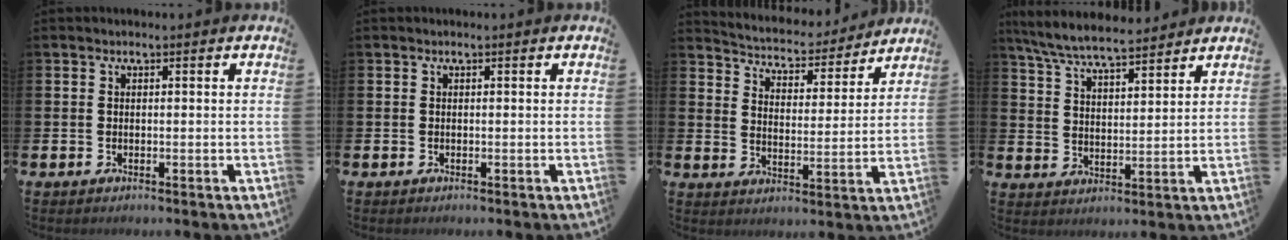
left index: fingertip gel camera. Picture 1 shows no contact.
{"total": 0.0}
{"total": 5.0, "force": [4.8, 1.4, 0.3], "torque": [-0.028, -0.046, 0.076]}
{"total": 7.1, "force": [6.7, 0.8, 2.1], "torque": [-0.064, -0.032, 0.122]}